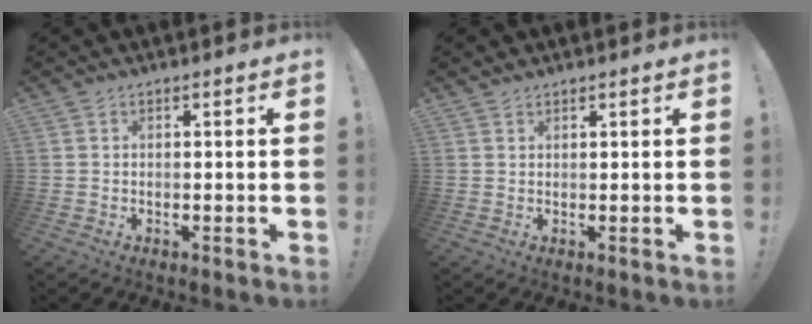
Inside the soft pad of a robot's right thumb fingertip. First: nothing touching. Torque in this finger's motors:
{"motor_torque": [-0.17, 0.39, 0.77, 0.75, 0.05]}